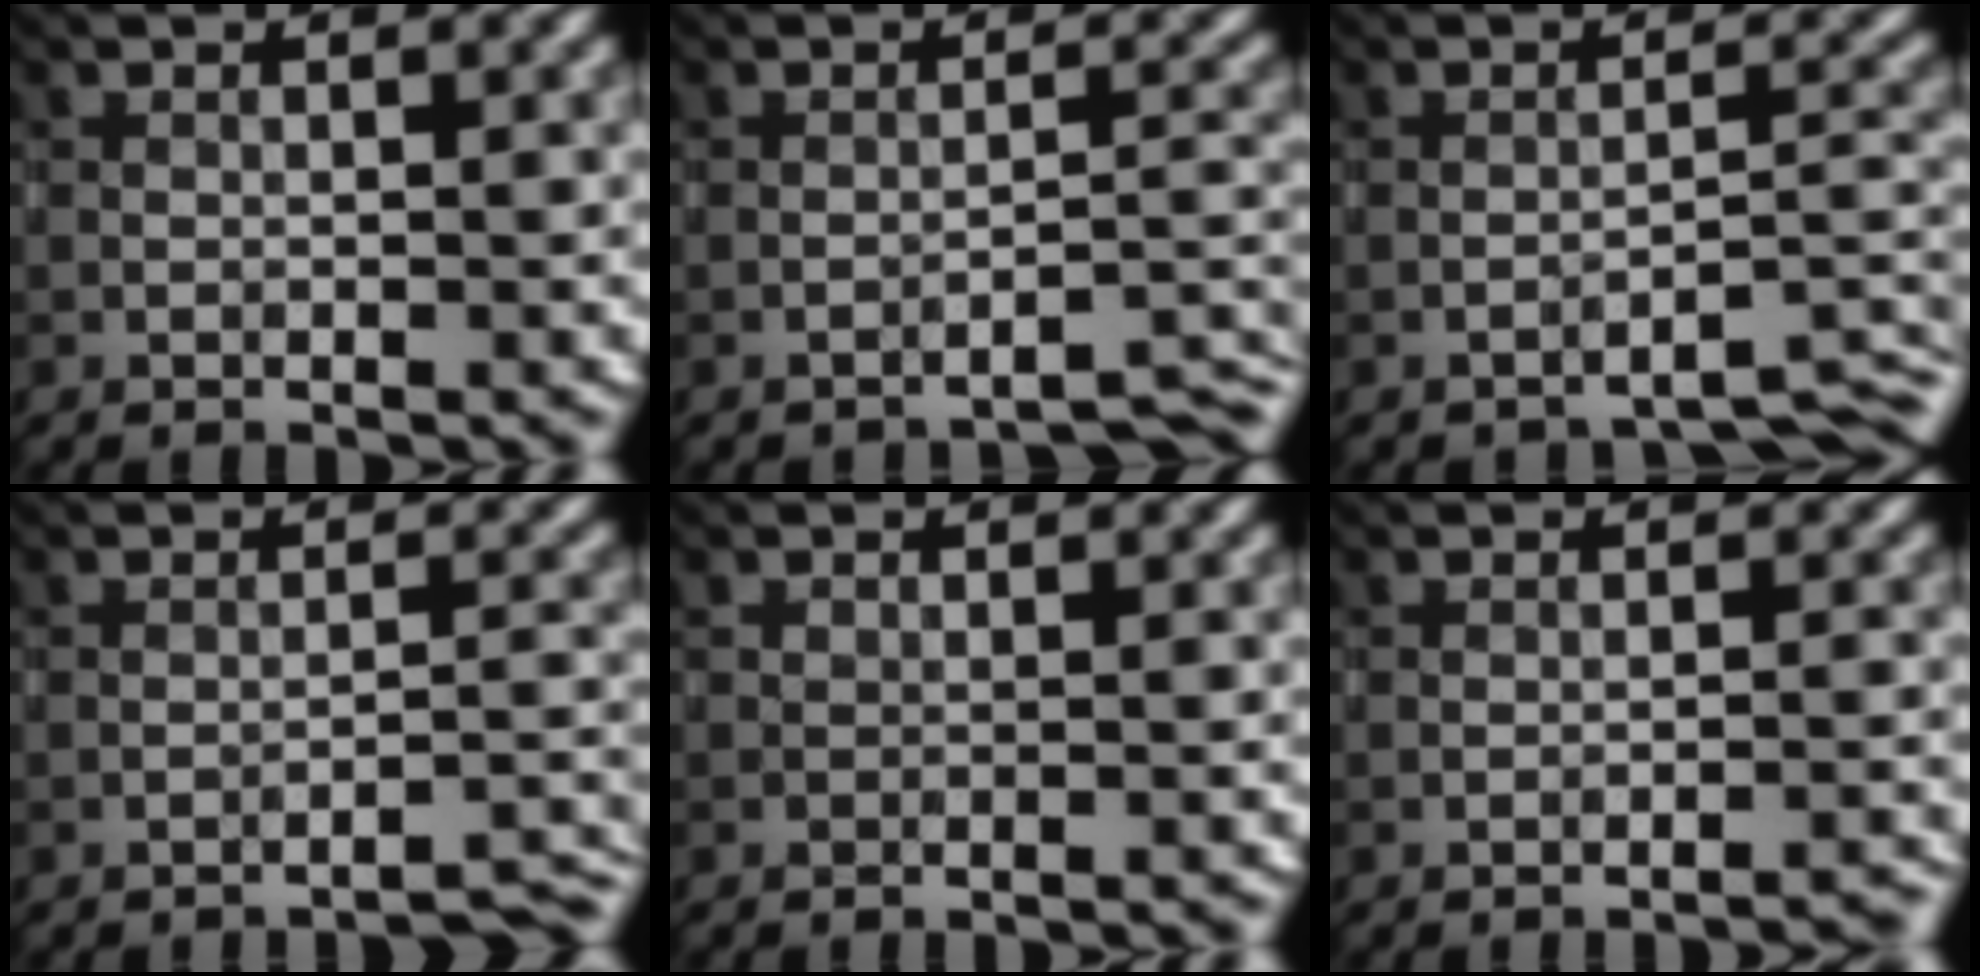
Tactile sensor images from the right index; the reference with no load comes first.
{"total": 3.7, "force": [-3.4, 0.1, 1.3], "torque": [-0.014, 0.005, -0.051]}
{"total": 4.4, "force": [-4.0, 0.3, 1.7], "torque": [-0.021, 0.000, -0.052]}
{"total": 2.9, "force": [-2.6, 0.1, 1.3], "torque": [-0.008, 0.010, -0.040]}
{"total": 0.8, "force": [-0.7, -0.2, 0.1], "torque": [0.001, 0.001, -0.008]}
{"total": 2.3, "force": [-2.2, 0.2, 0.6], "torque": [-0.003, 0.015, -0.028]}